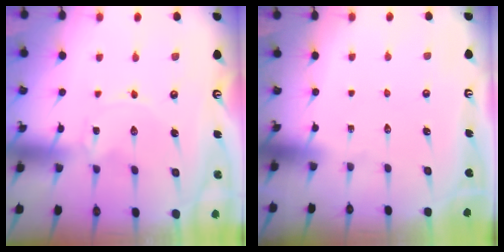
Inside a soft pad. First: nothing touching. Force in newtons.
{"total": 0.0}